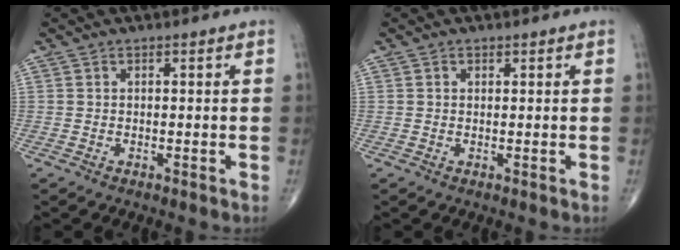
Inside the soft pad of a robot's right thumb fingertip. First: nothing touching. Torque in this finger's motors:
{"motor_torque": [0.06, -0.54, 0.04, 0.13, -0.02]}